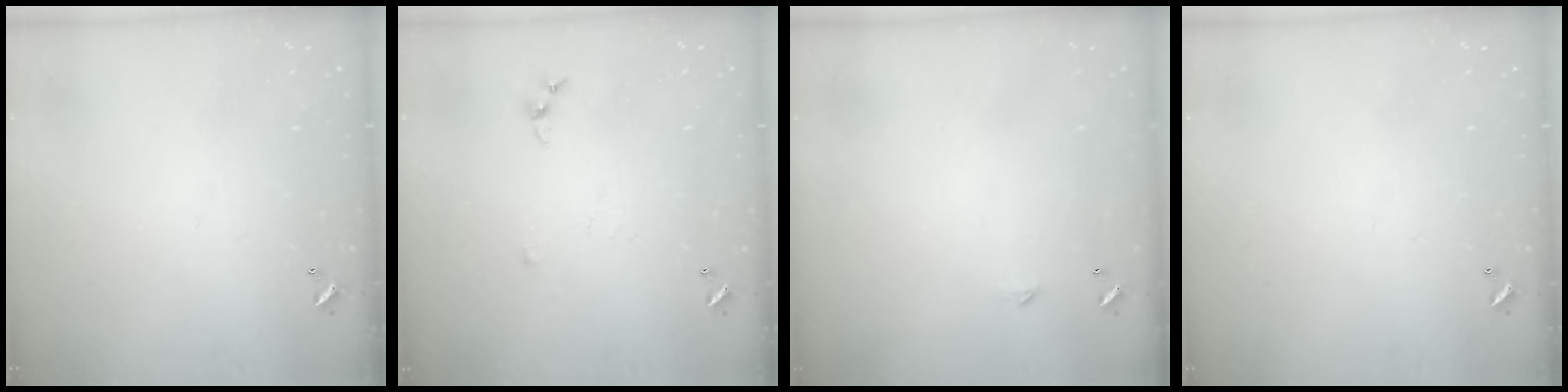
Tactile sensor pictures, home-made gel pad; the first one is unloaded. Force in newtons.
{"total": 3.7, "press": 3.7, "slide": 0.5}
{"total": 2.3, "press": 2.3, "slide": 0.4}
{"total": 0.0}